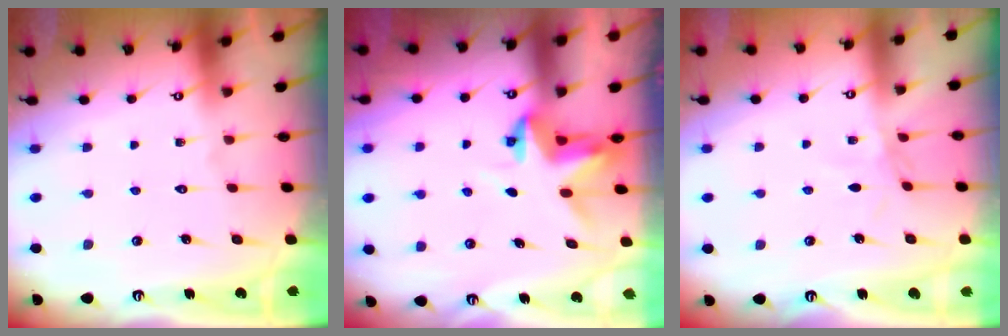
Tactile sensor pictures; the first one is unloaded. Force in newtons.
{"total": 3.7, "press": 3.7, "slide": 0.3}
{"total": 1.9, "press": 1.9, "slide": 0.5}